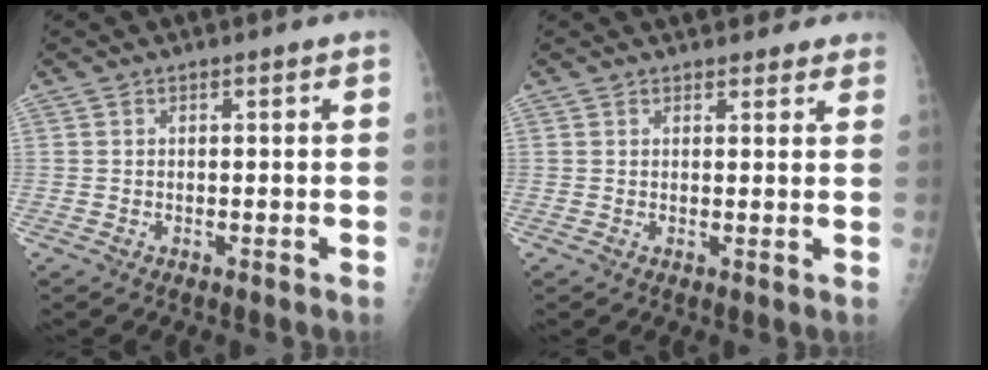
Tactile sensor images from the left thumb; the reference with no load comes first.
{"total": 6.1, "force": [5.4, 2.3, 1.5], "torque": [0.020, -0.018, 0.054]}